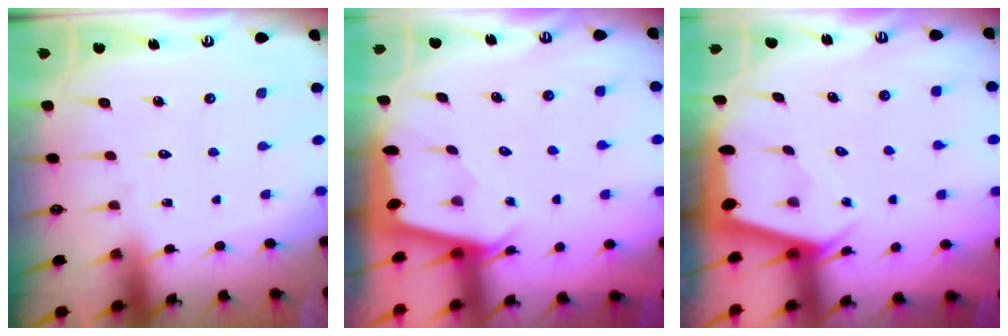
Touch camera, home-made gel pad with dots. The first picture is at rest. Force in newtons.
{"total": 2.0, "press": 2.0, "slide": 0.3}
{"total": 2.4, "press": 2.4, "slide": 0.3}